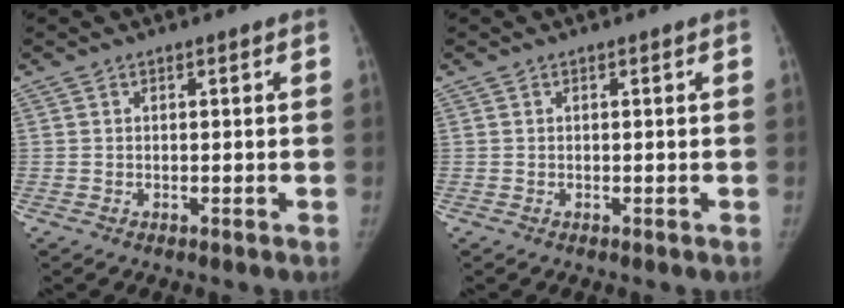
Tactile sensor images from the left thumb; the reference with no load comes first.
{"total": 0.0}